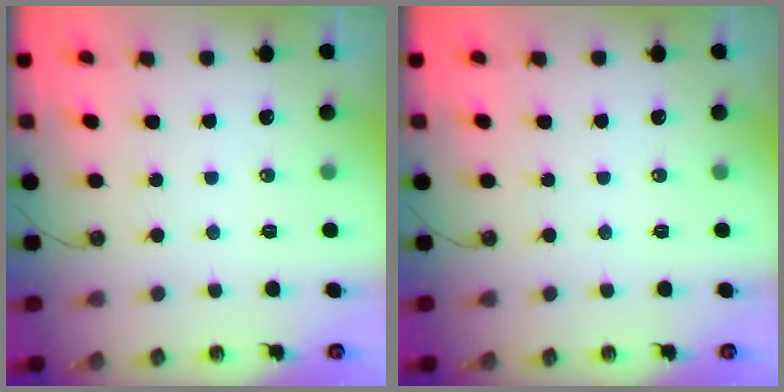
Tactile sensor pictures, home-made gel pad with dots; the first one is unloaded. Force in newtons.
{"total": 0.0}